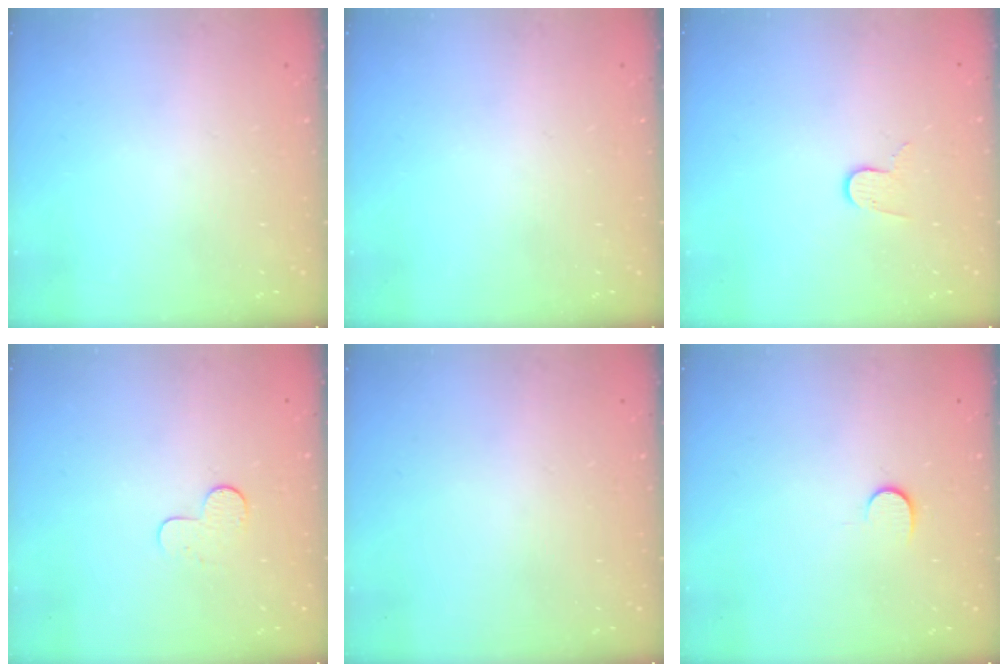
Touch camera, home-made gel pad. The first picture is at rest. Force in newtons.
{"total": 0.0}
{"total": 6.0, "press": 6.0, "slide": 0.2}
{"total": 5.0, "press": 5.0, "slide": 0.5}
{"total": 0.8, "press": 0.8, "slide": 0.1}
{"total": 5.7, "press": 5.6, "slide": 0.7}